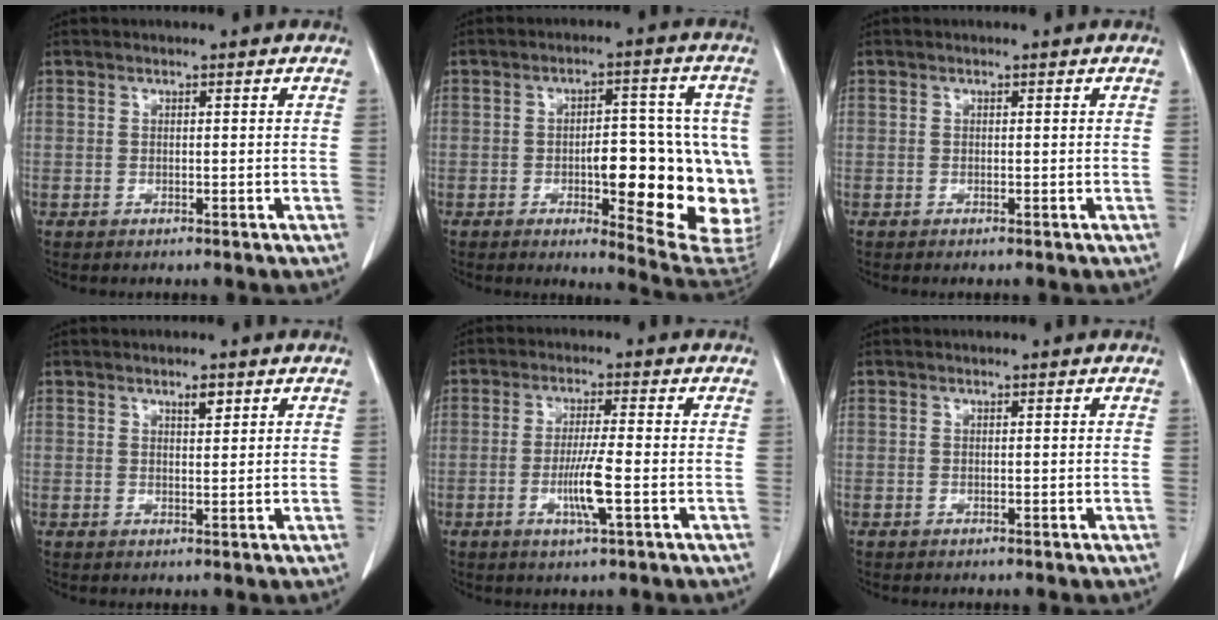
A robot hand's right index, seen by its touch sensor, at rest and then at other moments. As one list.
[{"total": 17.6, "force": [-2.5, 5.1, 16.7], "torque": [-0.148, 0.012, -0.012]}, {"total": 0.0}, {"total": 1.8, "force": [1.2, 0.5, 1.2], "torque": [-0.020, -0.003, 0.019]}, {"total": 6.0, "force": [-1.7, -0.3, 5.7], "torque": [-0.107, -0.012, -0.032]}, {"total": 0.0}]